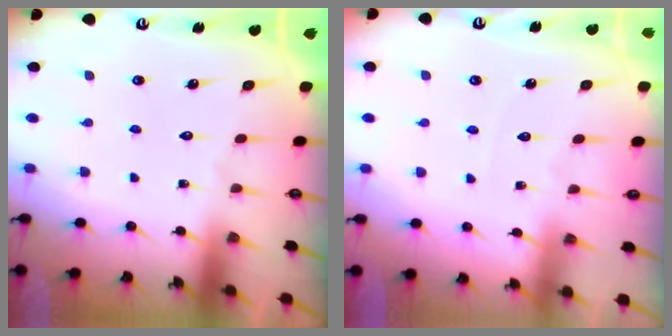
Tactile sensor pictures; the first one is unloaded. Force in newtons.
{"total": 2.7, "press": 2.7, "slide": 0.2}